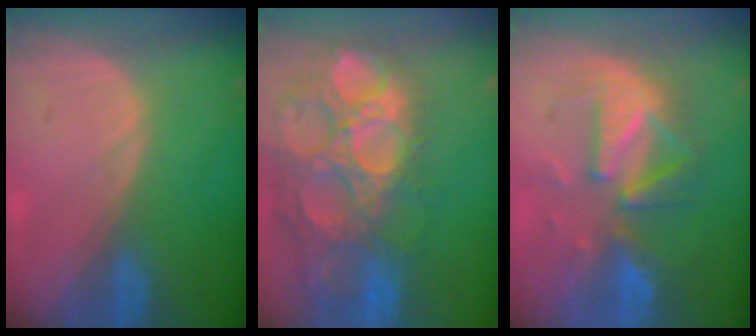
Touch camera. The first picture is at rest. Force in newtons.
{"total": 15.7, "press": 13.0, "slide": 8.9}
{"total": 9.1, "press": 8.8, "slide": 2.1}